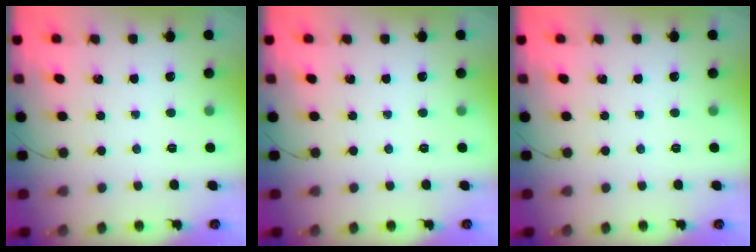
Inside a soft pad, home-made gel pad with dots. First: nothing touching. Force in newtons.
{"total": 0.0}
{"total": 0.0}